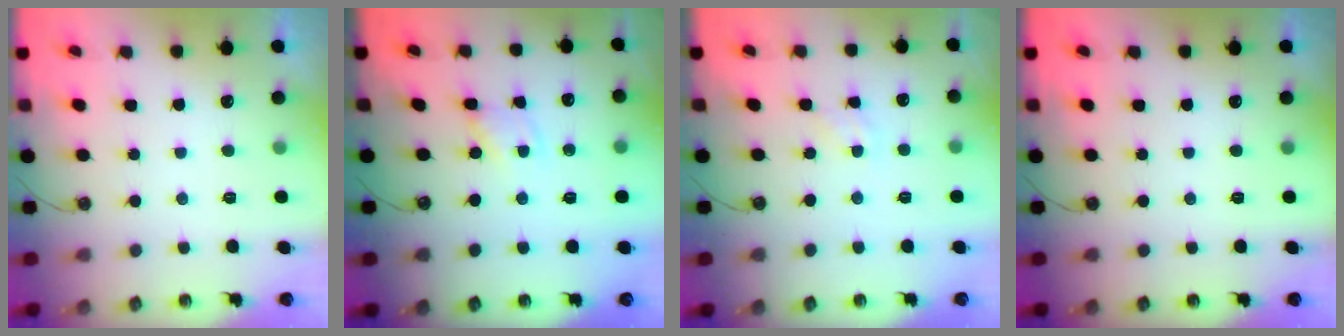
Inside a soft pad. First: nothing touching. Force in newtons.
{"total": 1.7, "press": 1.7, "slide": 0.1}
{"total": 1.4, "press": 1.4, "slide": 0.2}
{"total": 0.0}